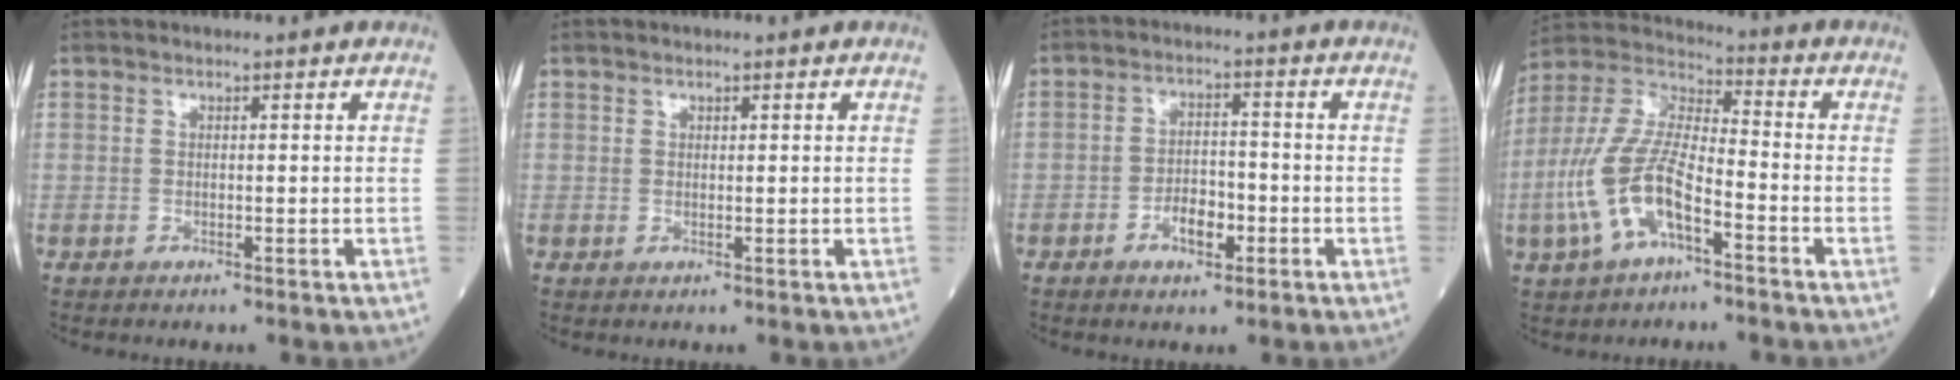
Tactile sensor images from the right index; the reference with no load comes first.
{"total": 0.0}
{"total": 4.6, "force": [-2.2, 2.2, 3.4], "torque": [-0.060, 0.006, -0.036]}
{"total": 12.8, "force": [-5.0, 4.4, 10.9], "torque": [-0.250, 0.008, -0.098]}